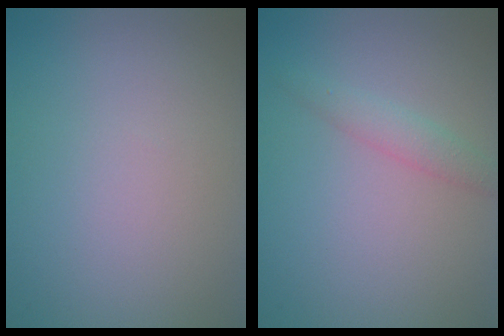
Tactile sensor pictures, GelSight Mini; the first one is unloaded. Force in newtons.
{"total": 1.6, "press": 1.6, "slide": 0.0}